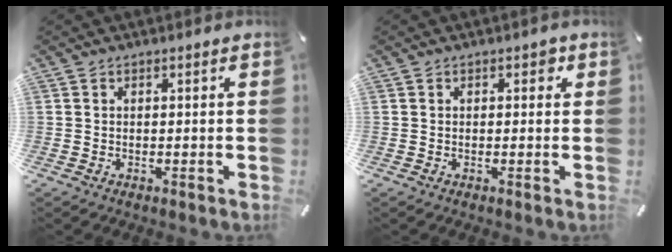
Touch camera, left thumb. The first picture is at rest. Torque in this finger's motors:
{"motor_torque": [0.05, 0.20, 0.02, -0.40, 0.03]}